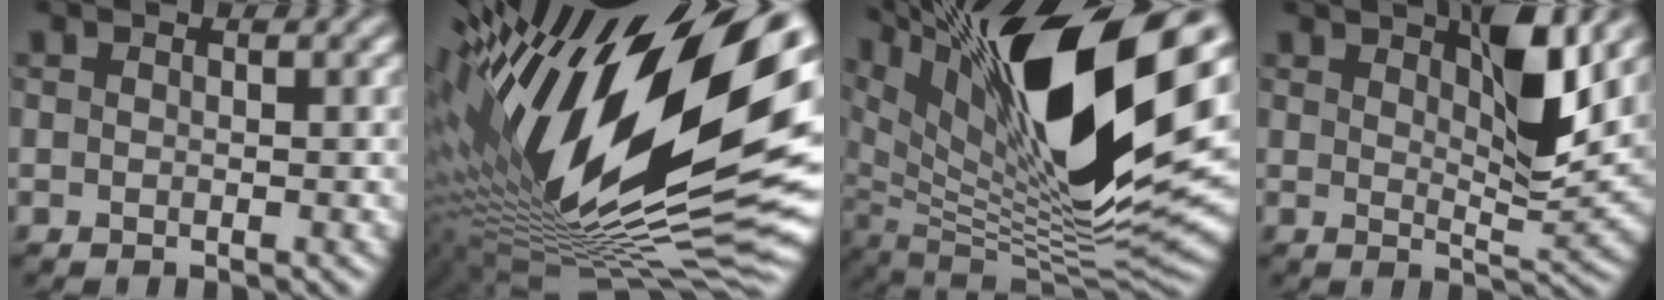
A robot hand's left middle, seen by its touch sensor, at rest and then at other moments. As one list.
[{"total": 20.6, "force": [4.6, 8.5, 18.2], "torque": [-0.333, -0.018, 0.068]}, {"total": 17.1, "force": [7.7, 6.0, 14.1], "torque": [-0.257, 0.002, 0.131]}, {"total": 5.6, "force": [3.1, 1.1, 4.6], "torque": [-0.069, -0.007, 0.048]}]